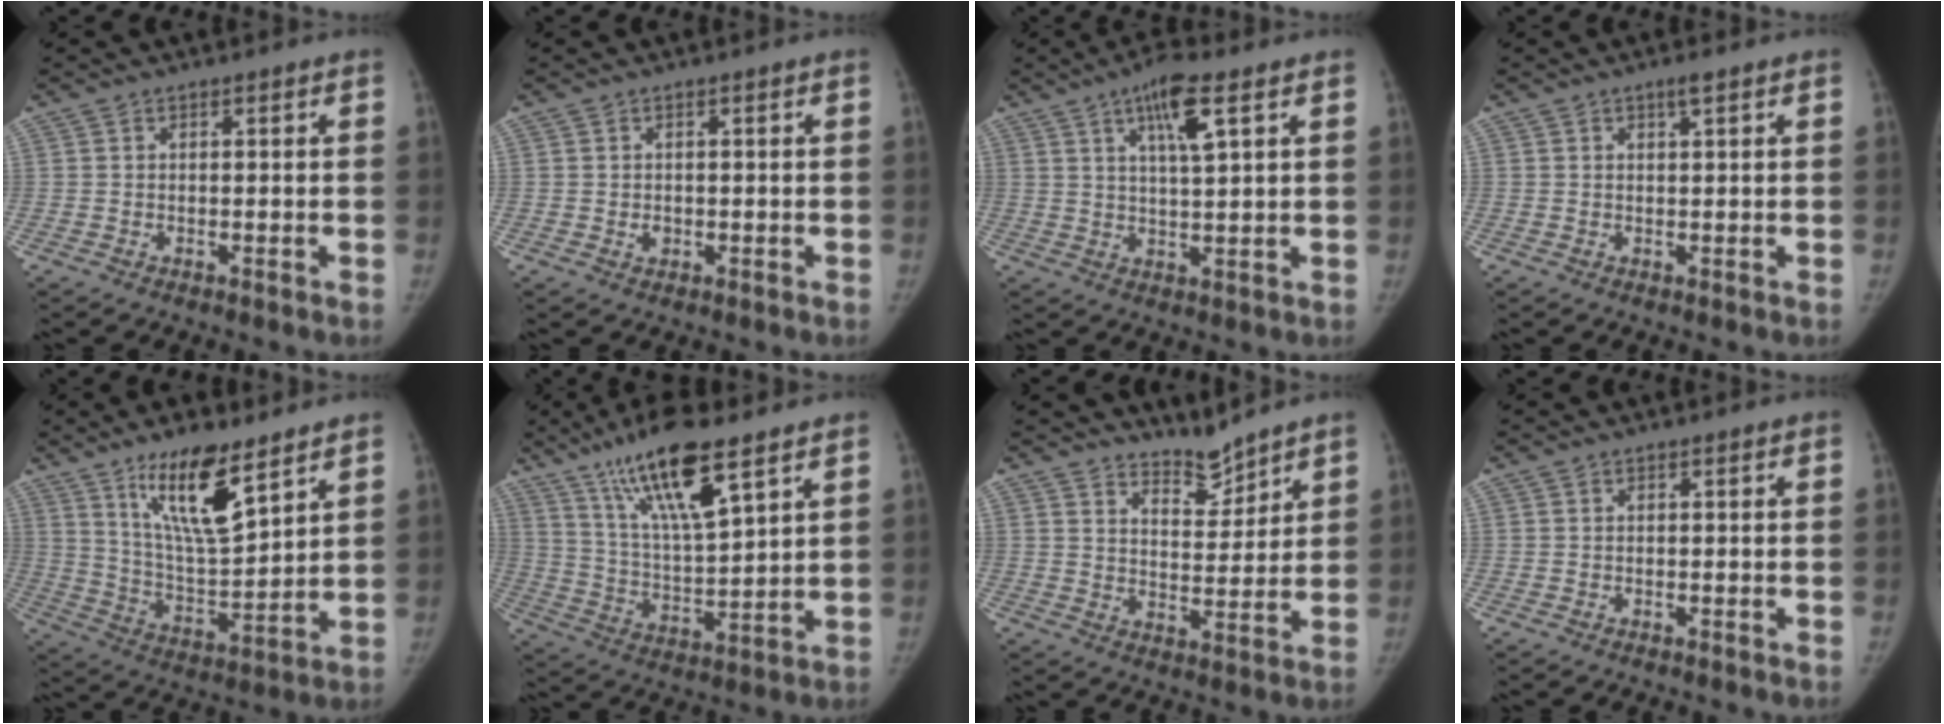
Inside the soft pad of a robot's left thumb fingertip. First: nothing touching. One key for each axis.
{"total": 1.3, "fx": 0.0, "fy": 1.1, "fz": 0.8, "tx": -0.007, "ty": 0.000, "tz": 0.003}
{"total": 8.4, "fx": 4.1, "fy": 1.7, "fz": 7.1, "tx": -0.123, "ty": -0.015, "tz": 0.070}
{"total": 1.4, "fx": 0.8, "fy": 0.2, "fz": 1.1, "tx": -0.018, "ty": -0.003, "tz": 0.014}
{"total": 14.7, "fx": 9.2, "fy": 4.1, "fz": 10.7, "tx": -0.168, "ty": -0.061, "tz": 0.176}
{"total": 16.6, "fx": 10.4, "fy": 3.8, "fz": 12.4, "tx": -0.214, "ty": -0.047, "tz": 0.201}
{"total": 6.0, "fx": 5.7, "fy": 1.5, "fz": 1.1, "tx": 0.002, "ty": -0.054, "tz": 0.107}
{"total": 0.0}